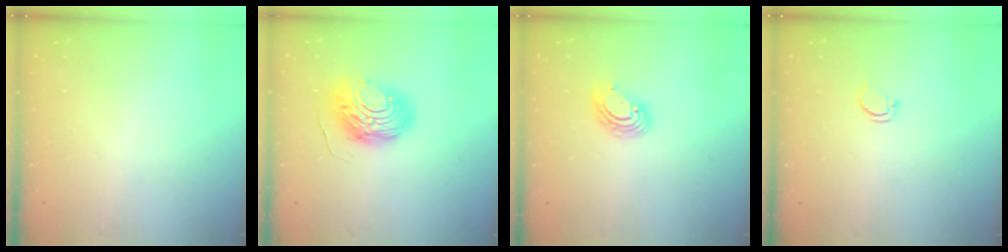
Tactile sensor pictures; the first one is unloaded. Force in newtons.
{"total": 10.4, "press": 10.3, "slide": 1.1}
{"total": 8.0, "press": 7.8, "slide": 1.5}
{"total": 2.2, "press": 2.2, "slide": 0.2}